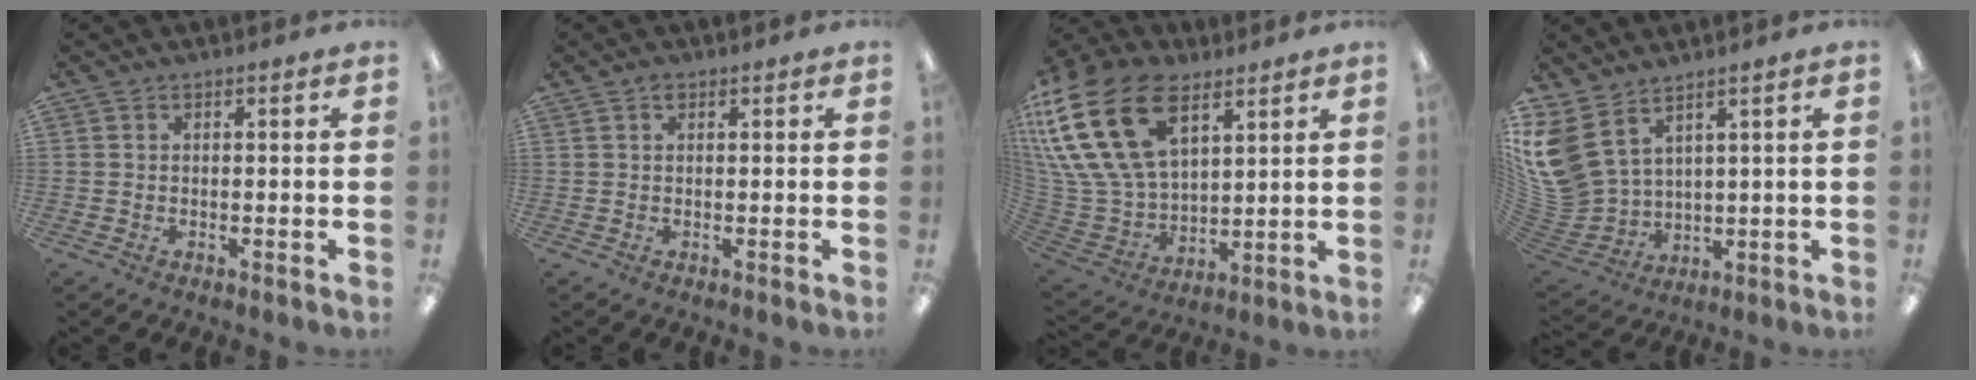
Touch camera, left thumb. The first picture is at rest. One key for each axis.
{"total": 0.9, "fx": 0.4, "fy": 0.6, "fz": 0.6, "tx": -0.014, "ty": 0.001, "tz": 0.006}
{"total": 27.0, "fx": 11.4, "fy": 17.1, "fz": 17.5, "tx": -0.389, "ty": -0.062, "tz": 0.207}
{"total": 12.4, "fx": 6.1, "fy": 8.5, "fz": 6.7, "tx": -0.176, "ty": -0.041, "tz": 0.121}